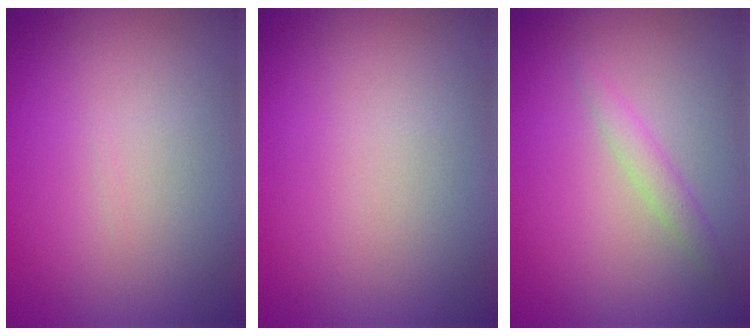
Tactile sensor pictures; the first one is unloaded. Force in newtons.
{"total": 0.0}
{"total": 1.4, "press": 1.4, "slide": 0.1}